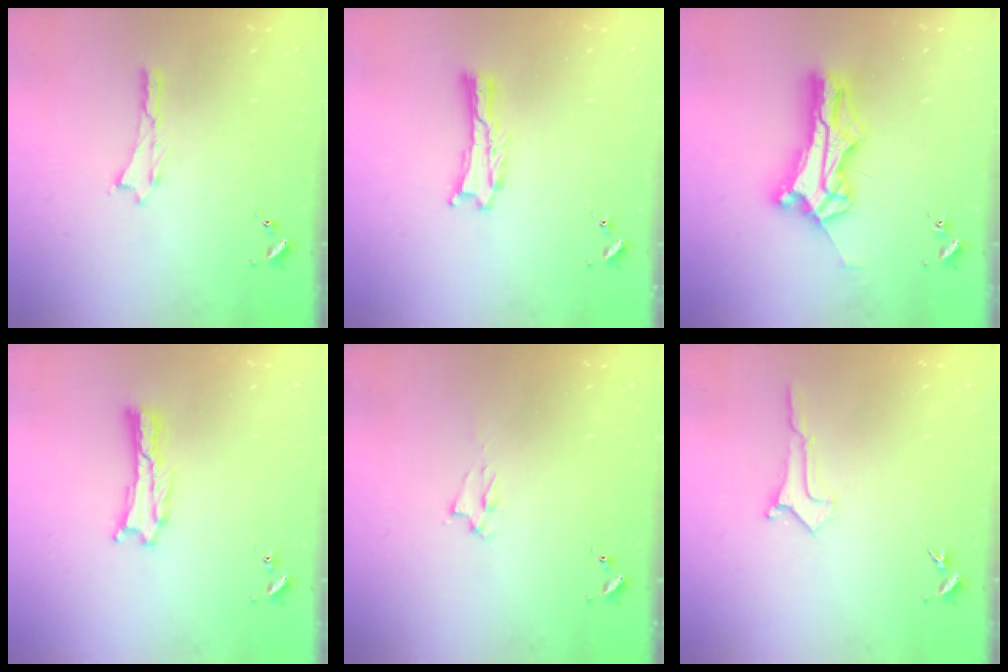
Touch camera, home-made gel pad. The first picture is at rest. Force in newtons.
{"total": 0.0}
{"total": 9.9, "press": 9.9, "slide": 0.8}
{"total": 0.7, "press": 0.7, "slide": 0.2}
{"total": 1.4, "press": 1.3, "slide": 0.3}
{"total": 0.0}